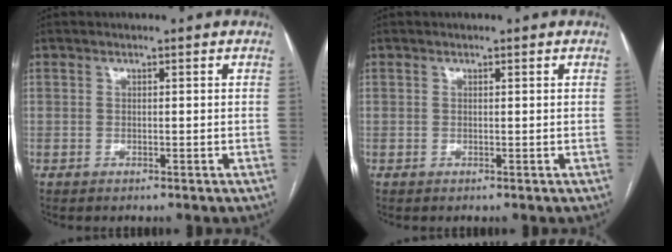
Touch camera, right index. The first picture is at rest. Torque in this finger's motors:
{"motor_torque": [-0.07, 0.08, 0.00, 0.01]}